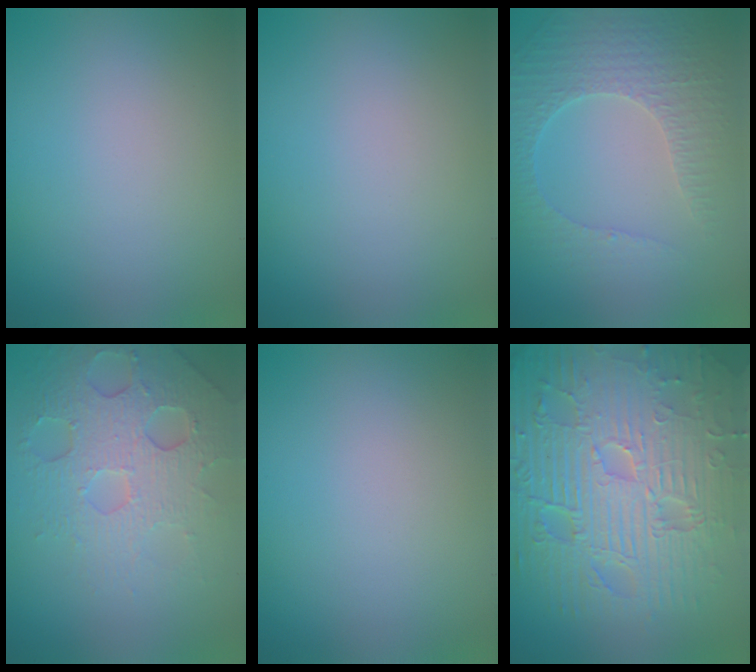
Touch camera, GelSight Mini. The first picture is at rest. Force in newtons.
{"total": 0.0}
{"total": 4.5, "press": 3.3, "slide": 3.1}
{"total": 6.2, "press": 4.7, "slide": 4.1}
{"total": 0.0}
{"total": 12.5, "press": 8.0, "slide": 9.7}